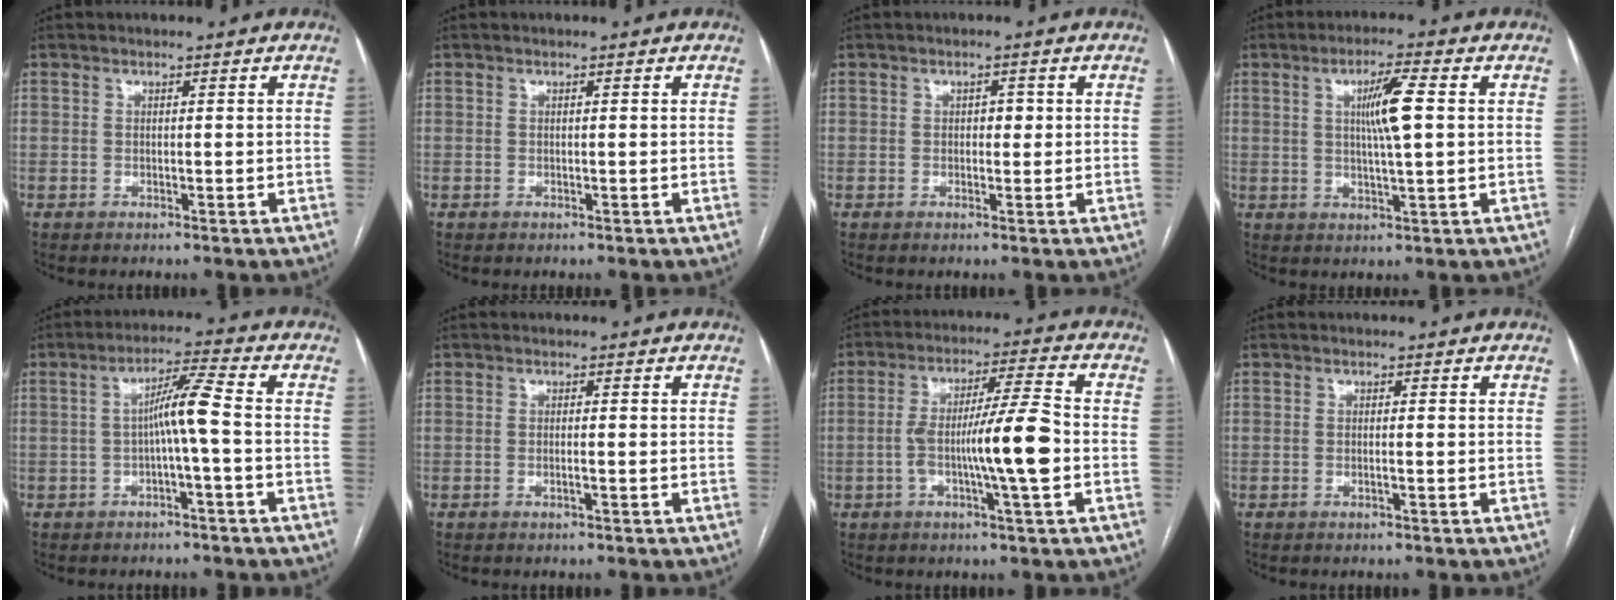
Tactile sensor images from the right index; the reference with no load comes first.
{"total": 0.0}
{"total": 1.6, "force": [0.2, 1.0, 1.2], "torque": [-0.013, 0.005, 0.001]}
{"total": 6.6, "force": [1.2, 0.1, 6.5], "torque": [-0.114, 0.001, 0.020]}
{"total": 5.8, "force": [-0.8, -0.5, 5.7], "torque": [-0.100, 0.019, -0.012]}
{"total": 0.9, "force": [-0.4, -0.1, 0.8], "torque": [-0.018, 0.000, -0.006]}
{"total": 11.0, "force": [-2.2, -0.1, 10.8], "torque": [-0.191, 0.007, -0.043]}
{"total": 0.6, "force": [-0.2, -0.1, 0.6], "torque": [-0.013, 0.000, -0.004]}